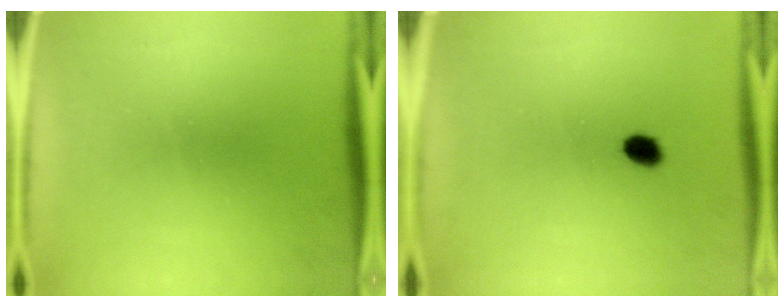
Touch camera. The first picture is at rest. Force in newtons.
{"total": 2.6}